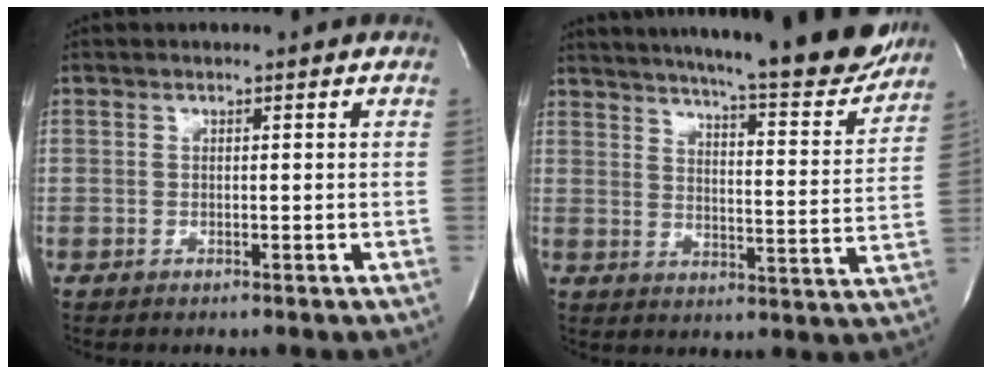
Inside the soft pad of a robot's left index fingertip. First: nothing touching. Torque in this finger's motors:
{"motor_torque": [0.27, -0.37, 0.65, 0.12]}